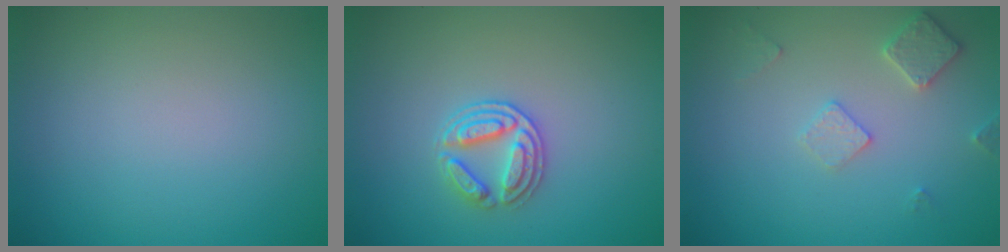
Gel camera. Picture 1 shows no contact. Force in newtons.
{"total": 2.9, "press": 2.7, "slide": 1.0}
{"total": 2.5, "press": 2.4, "slide": 0.4}